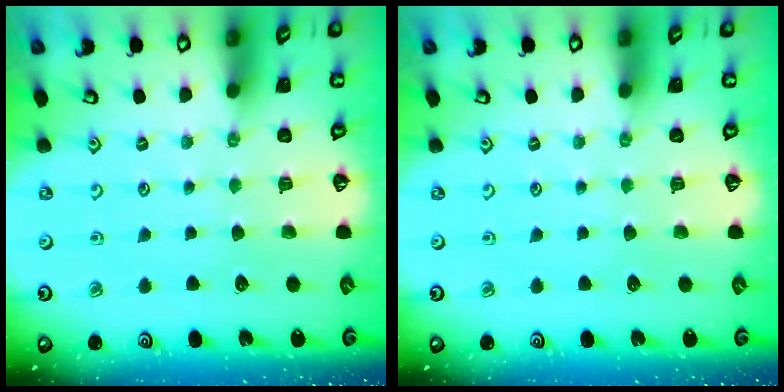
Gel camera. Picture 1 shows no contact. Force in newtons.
{"total": 0.0}